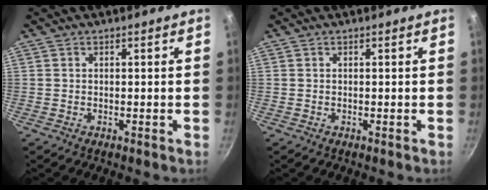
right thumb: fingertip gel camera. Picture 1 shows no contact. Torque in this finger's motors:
{"motor_torque": [0.00, 0.00, -0.15, -0.33, 0.00]}